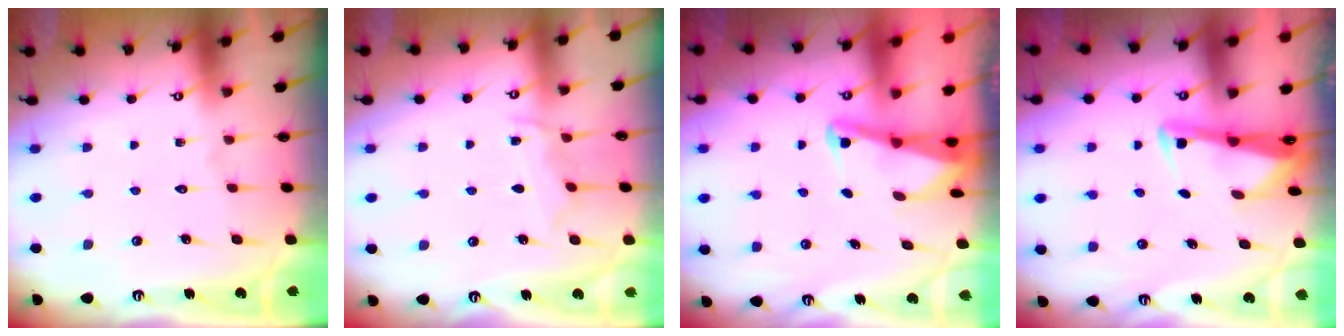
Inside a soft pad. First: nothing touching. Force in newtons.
{"total": 5.6, "press": 5.6, "slide": 0.6}
{"total": 2.1, "press": 2.1, "slide": 0.3}
{"total": 3.3, "press": 3.2, "slide": 0.6}